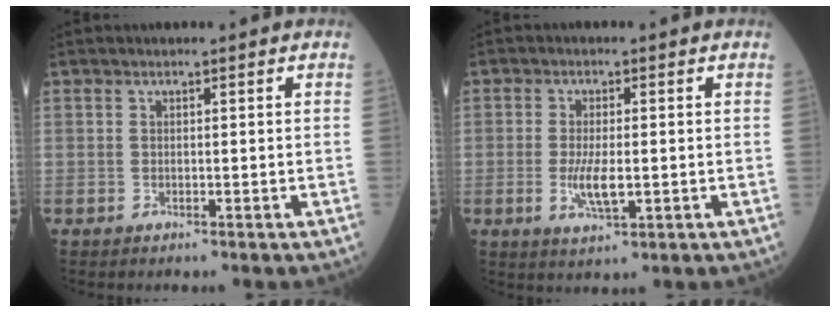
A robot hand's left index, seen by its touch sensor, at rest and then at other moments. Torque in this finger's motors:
{"motor_torque": [0.24, 0.08, 0.13, 0.06]}